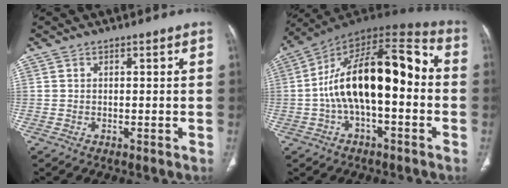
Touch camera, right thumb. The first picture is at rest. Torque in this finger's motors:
{"motor_torque": [2.44, 2.57, 2.41, -0.36, 0.49]}